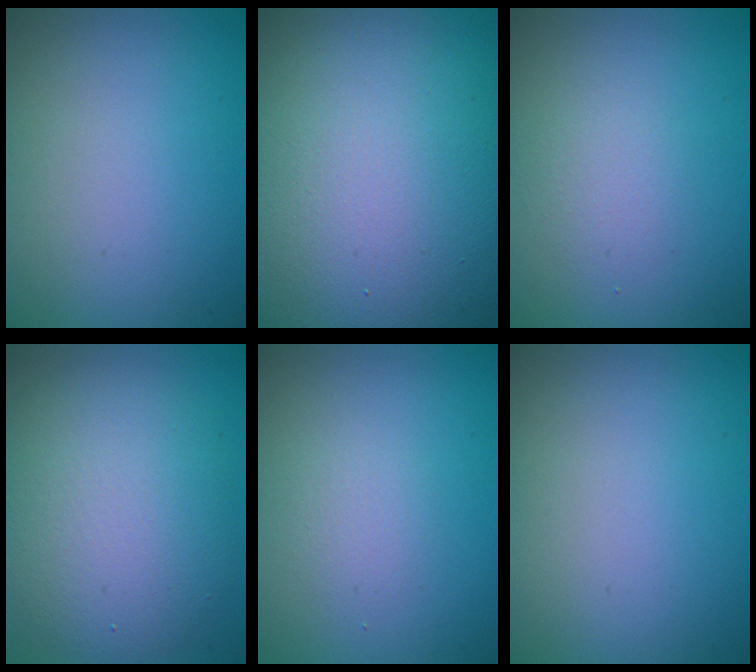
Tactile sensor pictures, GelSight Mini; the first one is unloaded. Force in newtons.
{"total": 20.6, "press": 20.5, "slide": 1.3}
{"total": 1.6, "press": 1.6, "slide": 0.1}
{"total": 7.6, "press": 7.6, "slide": 0.4}
{"total": 1.3, "press": 1.3, "slide": 0.1}
{"total": 0.0}